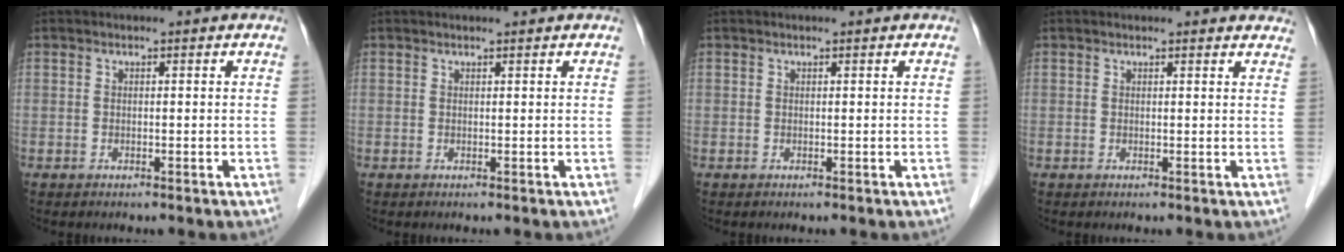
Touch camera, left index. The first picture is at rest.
{"total": 0.9, "force": [0.8, -0.1, 0.4], "torque": [-0.006, 0.003, 0.014]}
{"total": 0.0}
{"total": 6.8, "force": [6.5, 1.3, 1.7], "torque": [-0.006, 0.004, 0.048]}